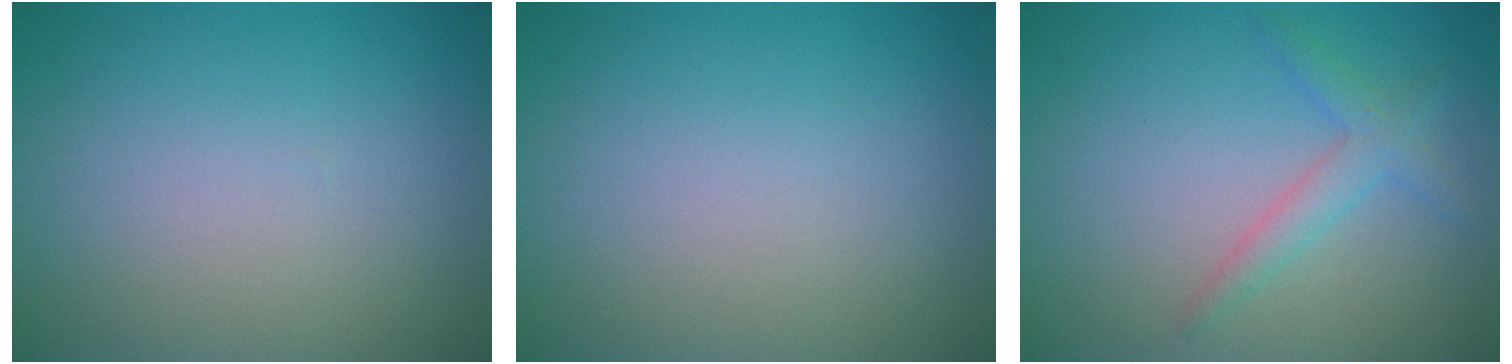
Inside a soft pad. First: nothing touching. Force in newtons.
{"total": 0.0}
{"total": 2.2, "press": 2.2, "slide": 0.0}